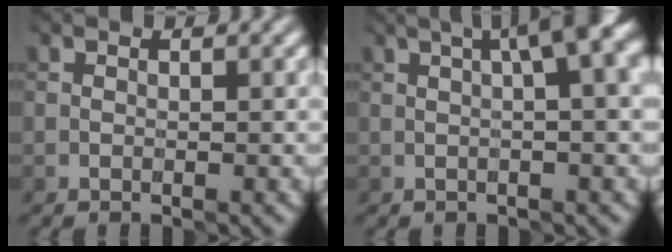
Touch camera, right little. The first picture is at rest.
{"total": 6.4, "force": [2.0, 1.6, 5.9], "torque": [-0.071, 0.024, 0.026]}